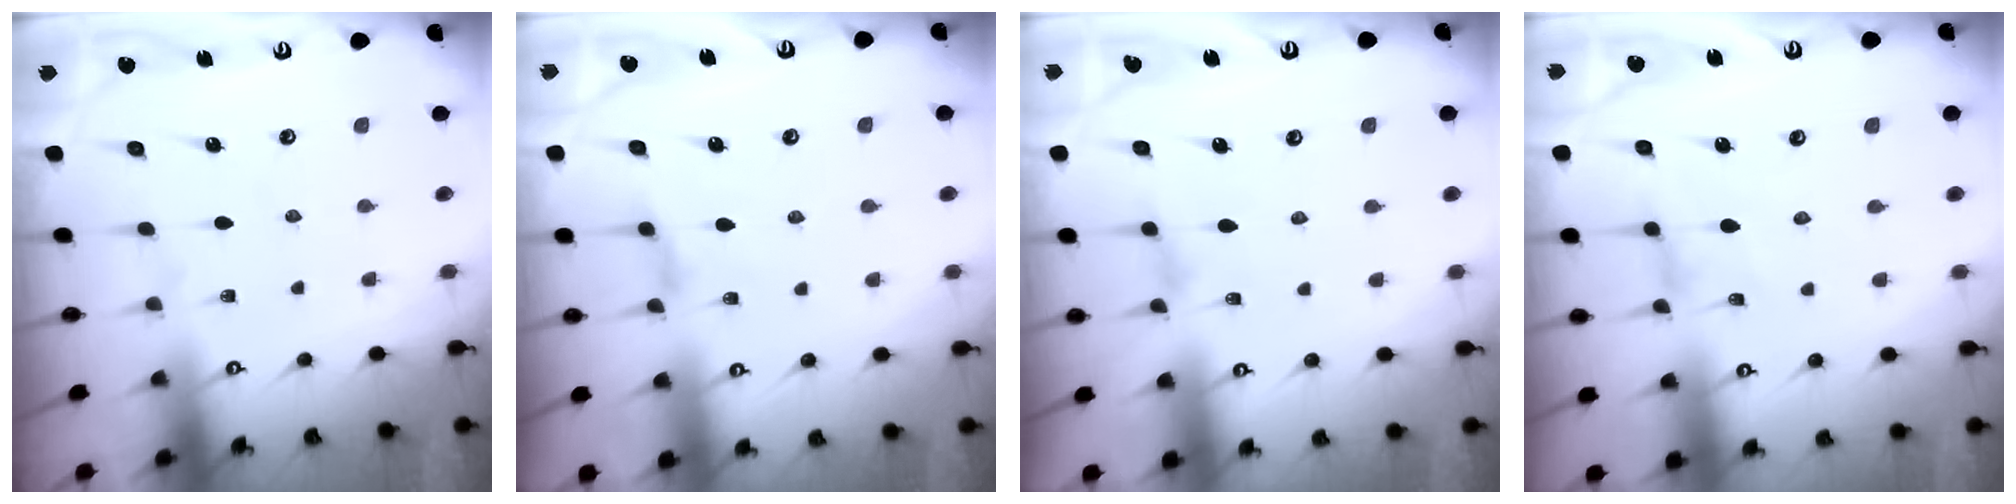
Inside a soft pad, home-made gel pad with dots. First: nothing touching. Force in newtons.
{"total": 1.9, "press": 1.9, "slide": 0.4}
{"total": 1.6, "press": 1.6, "slide": 0.4}
{"total": 0.9, "press": 0.8, "slide": 0.4}